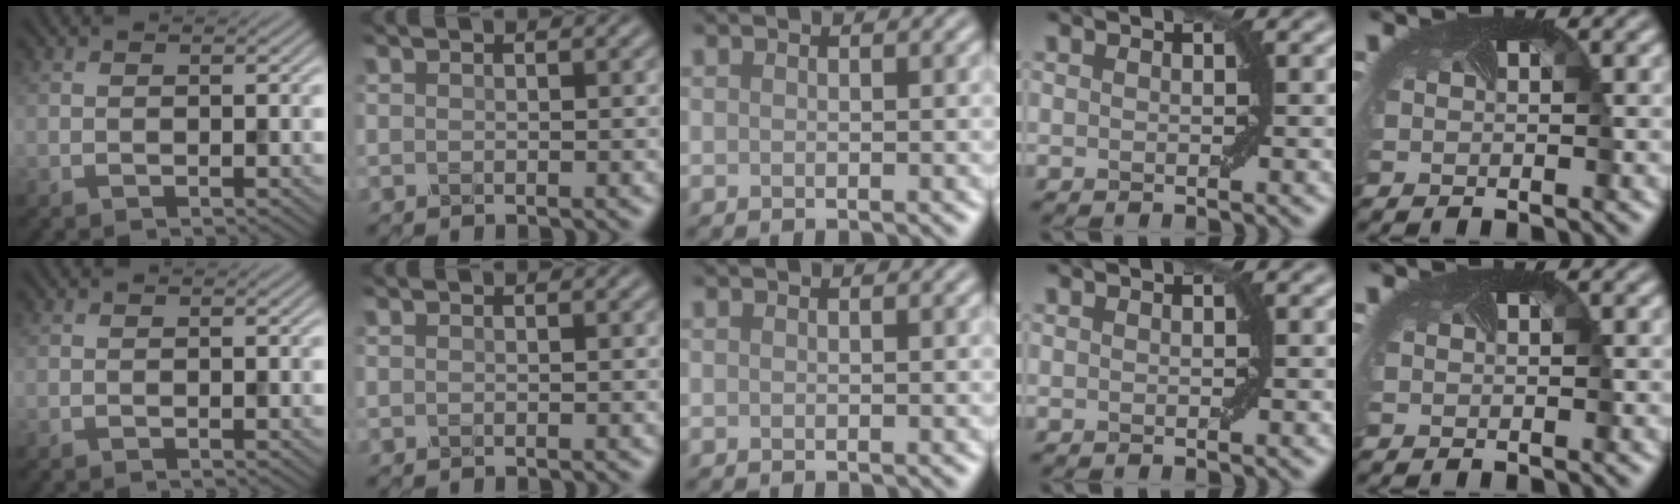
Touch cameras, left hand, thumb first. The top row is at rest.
{}